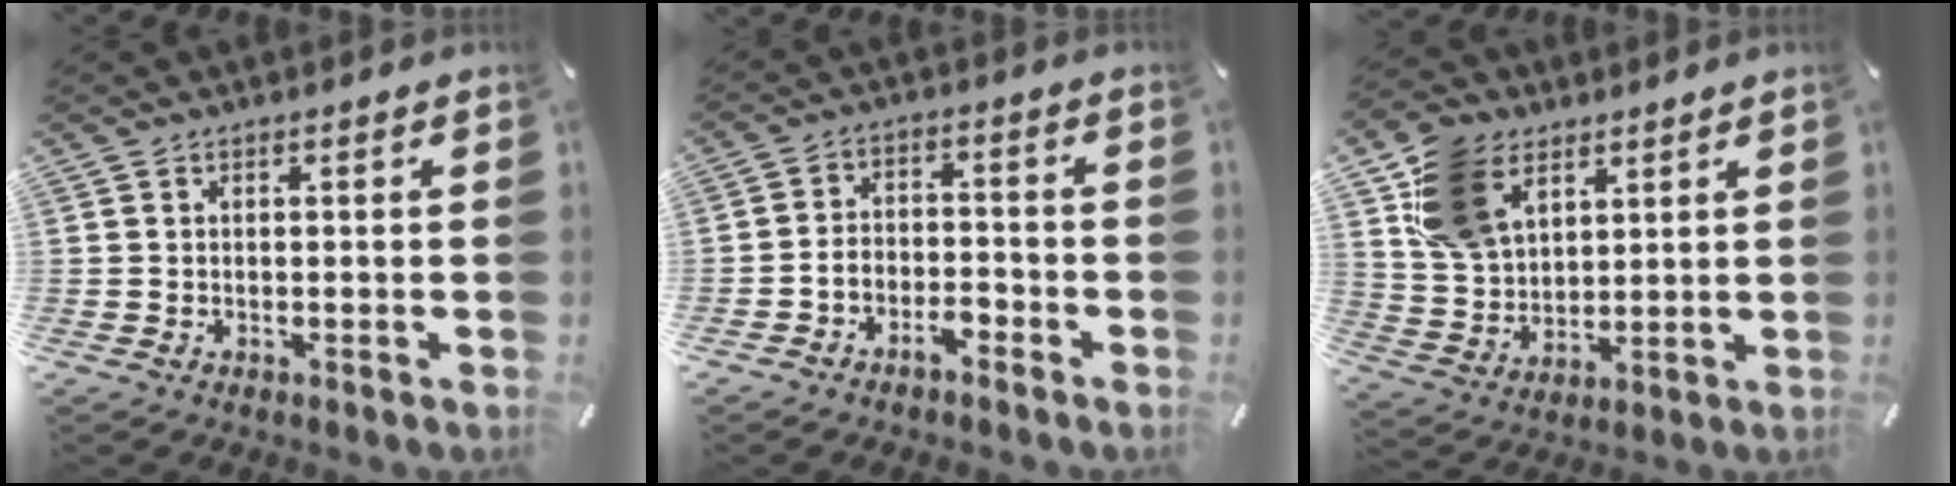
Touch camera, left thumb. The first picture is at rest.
{"total": 4.8, "force": [-3.8, 2.5, 1.7], "torque": [-0.031, 0.020, -0.072]}
{"total": 13.2, "force": [7.1, 9.0, 6.4], "torque": [-0.156, -0.011, 0.138]}